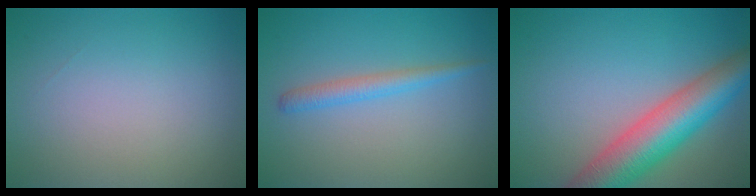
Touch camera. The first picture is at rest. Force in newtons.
{"total": 2.0, "press": 2.0, "slide": 0.0}
{"total": 8.7, "press": 8.7, "slide": 0.3}